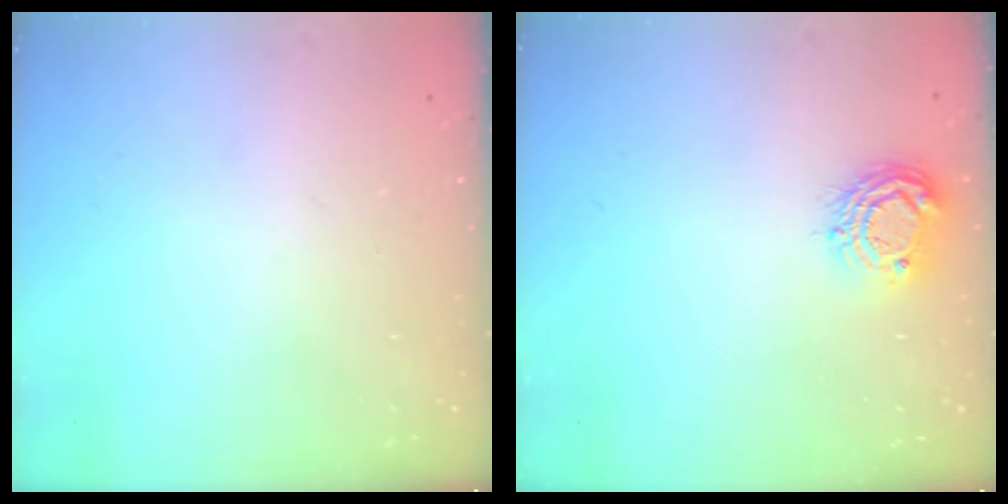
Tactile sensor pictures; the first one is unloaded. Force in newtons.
{"total": 8.5, "press": 8.5, "slide": 0.7}